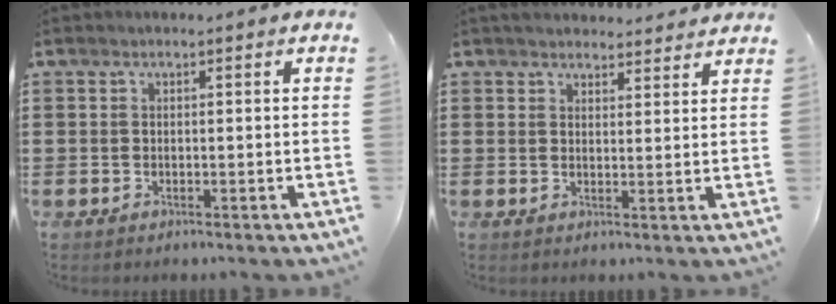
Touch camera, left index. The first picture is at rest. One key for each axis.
{"total": 2.8, "fx": 2.8, "fy": 0.6, "fz": 0.2, "tx": -0.004, "ty": -0.010, "tz": 0.051}